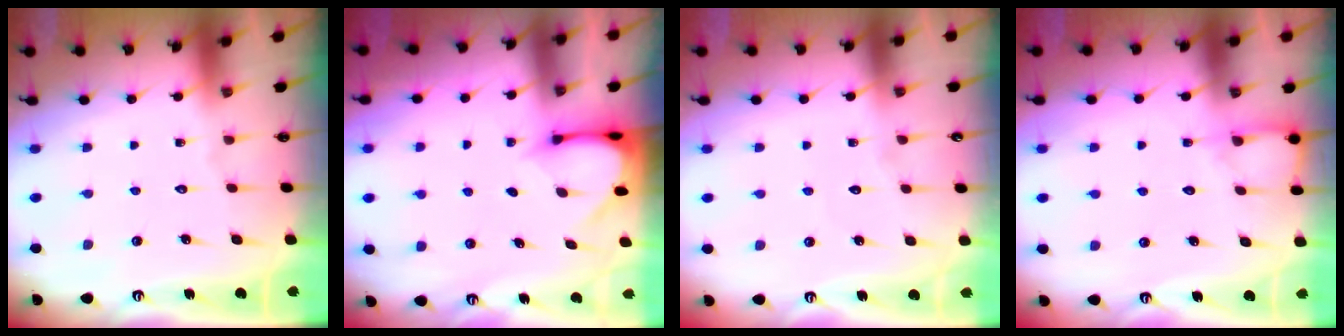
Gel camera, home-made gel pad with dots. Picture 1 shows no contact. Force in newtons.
{"total": 3.0, "press": 3.0, "slide": 0.4}
{"total": 3.9, "press": 3.8, "slide": 0.3}
{"total": 6.0, "press": 6.0, "slide": 0.5}